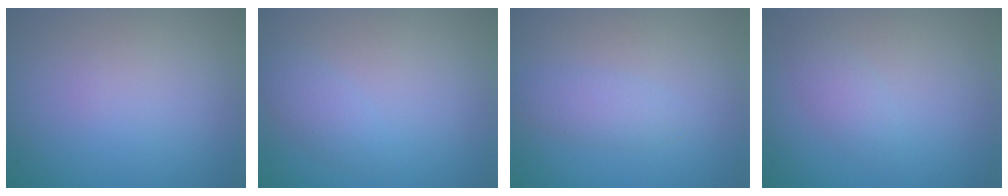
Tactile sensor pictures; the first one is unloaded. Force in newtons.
{"total": 1.6, "press": 1.6, "slide": 0.0}
{"total": 1.7, "press": 1.7, "slide": 0.0}
{"total": 1.6, "press": 1.6, "slide": 0.1}